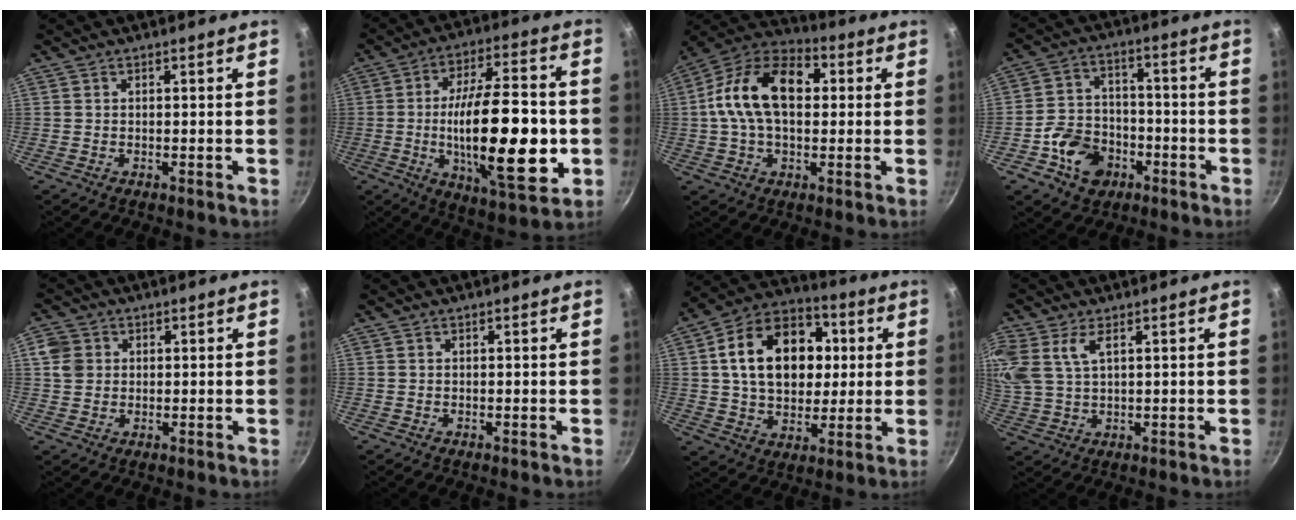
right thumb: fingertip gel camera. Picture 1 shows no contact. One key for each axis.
{"total": 25.1, "fx": -3.4, "fy": 9.1, "fz": 23.1, "tx": -0.359, "ty": 0.009, "tz": -0.049}
{"total": 18.1, "fx": 2.2, "fy": 11.3, "fz": 13.9, "tx": -0.219, "ty": 0.033, "tz": 0.016}
{"total": 11.3, "fx": -4.8, "fy": 8.7, "fz": 5.4, "tx": -0.073, "ty": 0.044, "tz": -0.085}
{"total": 4.6, "fx": 1.0, "fy": 4.1, "fz": 1.9, "tx": -0.018, "ty": 0.004, "tz": 0.015}
{"total": 0.0}
{"total": 20.8, "fx": 3.5, "fy": 14.8, "fz": 14.2, "tx": -0.198, "ty": 0.021, "tz": 0.049}
{"total": 10.3, "fx": 4.6, "fy": 5.8, "fz": 7.1, "tx": -0.157, "ty": 0.005, "tz": 0.096}